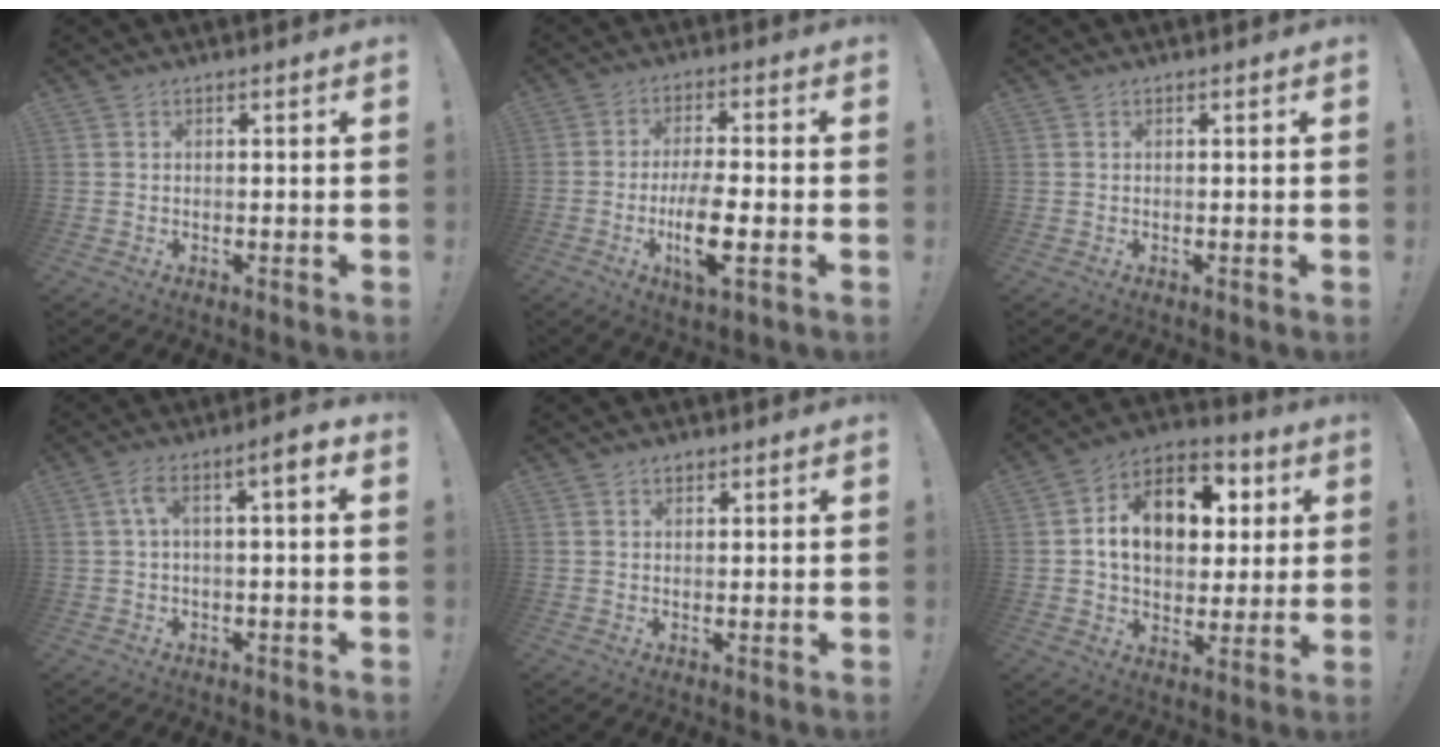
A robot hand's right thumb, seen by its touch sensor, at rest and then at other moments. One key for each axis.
{"total": 10.7, "fx": -3.0, "fy": 2.8, "fz": 9.8, "tx": -0.184, "ty": -0.005, "tz": -0.058}
{"total": 0.0}
{"total": 6.2, "fx": 0.4, "fy": 1.4, "fz": 6.0, "tx": -0.100, "ty": 0.004, "tz": 0.004}
{"total": 1.1, "fx": 0.8, "fy": 0.7, "fz": 0.3, "tx": -0.006, "ty": 0.000, "tz": 0.014}
{"total": 16.1, "fx": 4.1, "fy": 11.8, "fz": 10.2, "tx": -0.141, "ty": -0.005, "tz": 0.079}